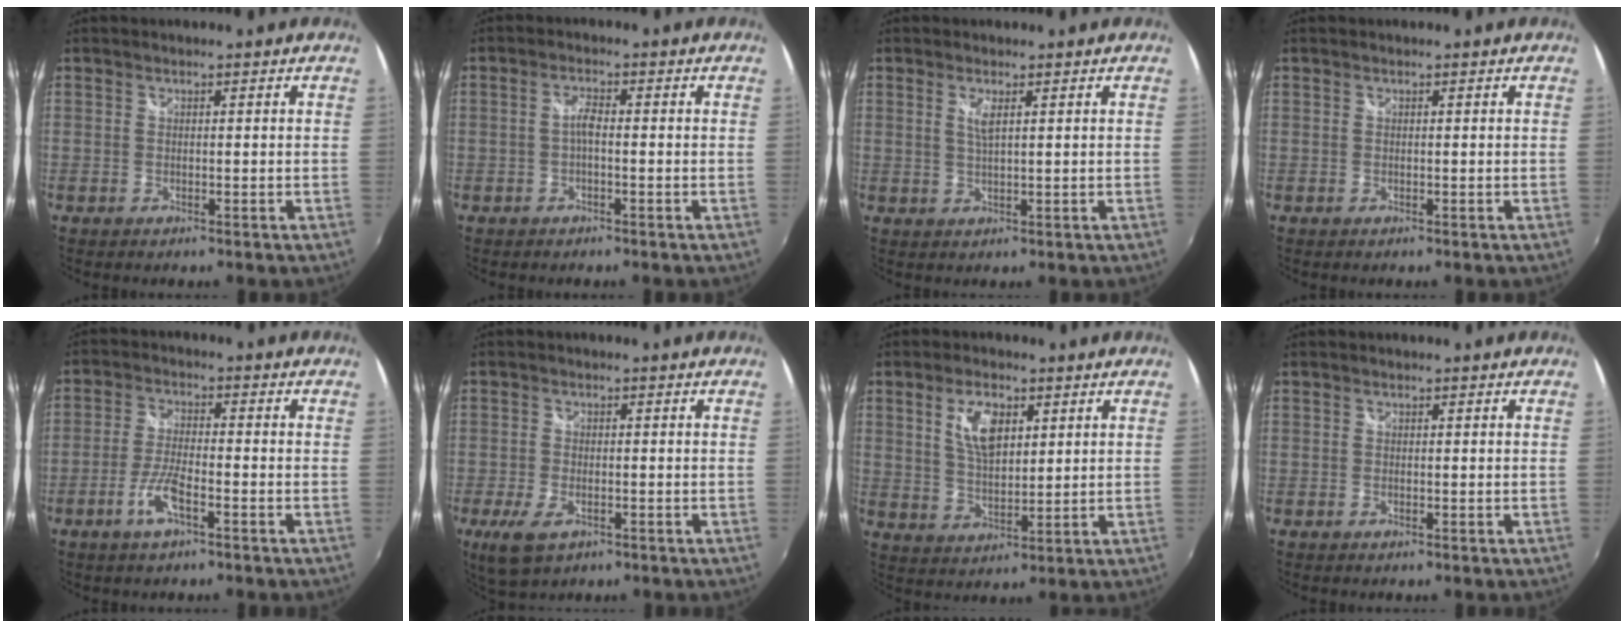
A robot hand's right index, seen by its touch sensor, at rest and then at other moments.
{"total": 2.1, "force": [-0.6, 0.6, 1.9], "torque": [-0.040, 0.007, -0.014]}
{"total": 2.4, "force": [1.0, 0.4, 2.1], "torque": [-0.040, -0.002, 0.016]}
{"total": 0.0}
{"total": 5.9, "force": [-3.2, 1.2, 4.8], "torque": [-0.108, -0.002, -0.062]}
{"total": 6.5, "force": [-3.2, 3.3, 4.5], "torque": [-0.106, -0.019, -0.058]}
{"total": 7.7, "force": [3.1, 3.8, 6.0], "torque": [-0.112, 0.007, 0.061]}
{"total": 0.0}